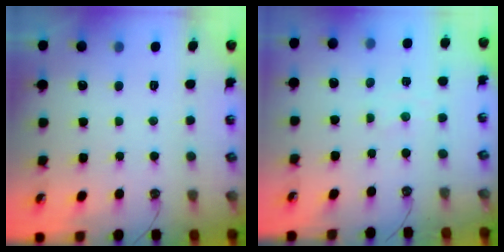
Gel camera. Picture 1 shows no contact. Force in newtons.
{"total": 1.4, "press": 1.4, "slide": 0.4}